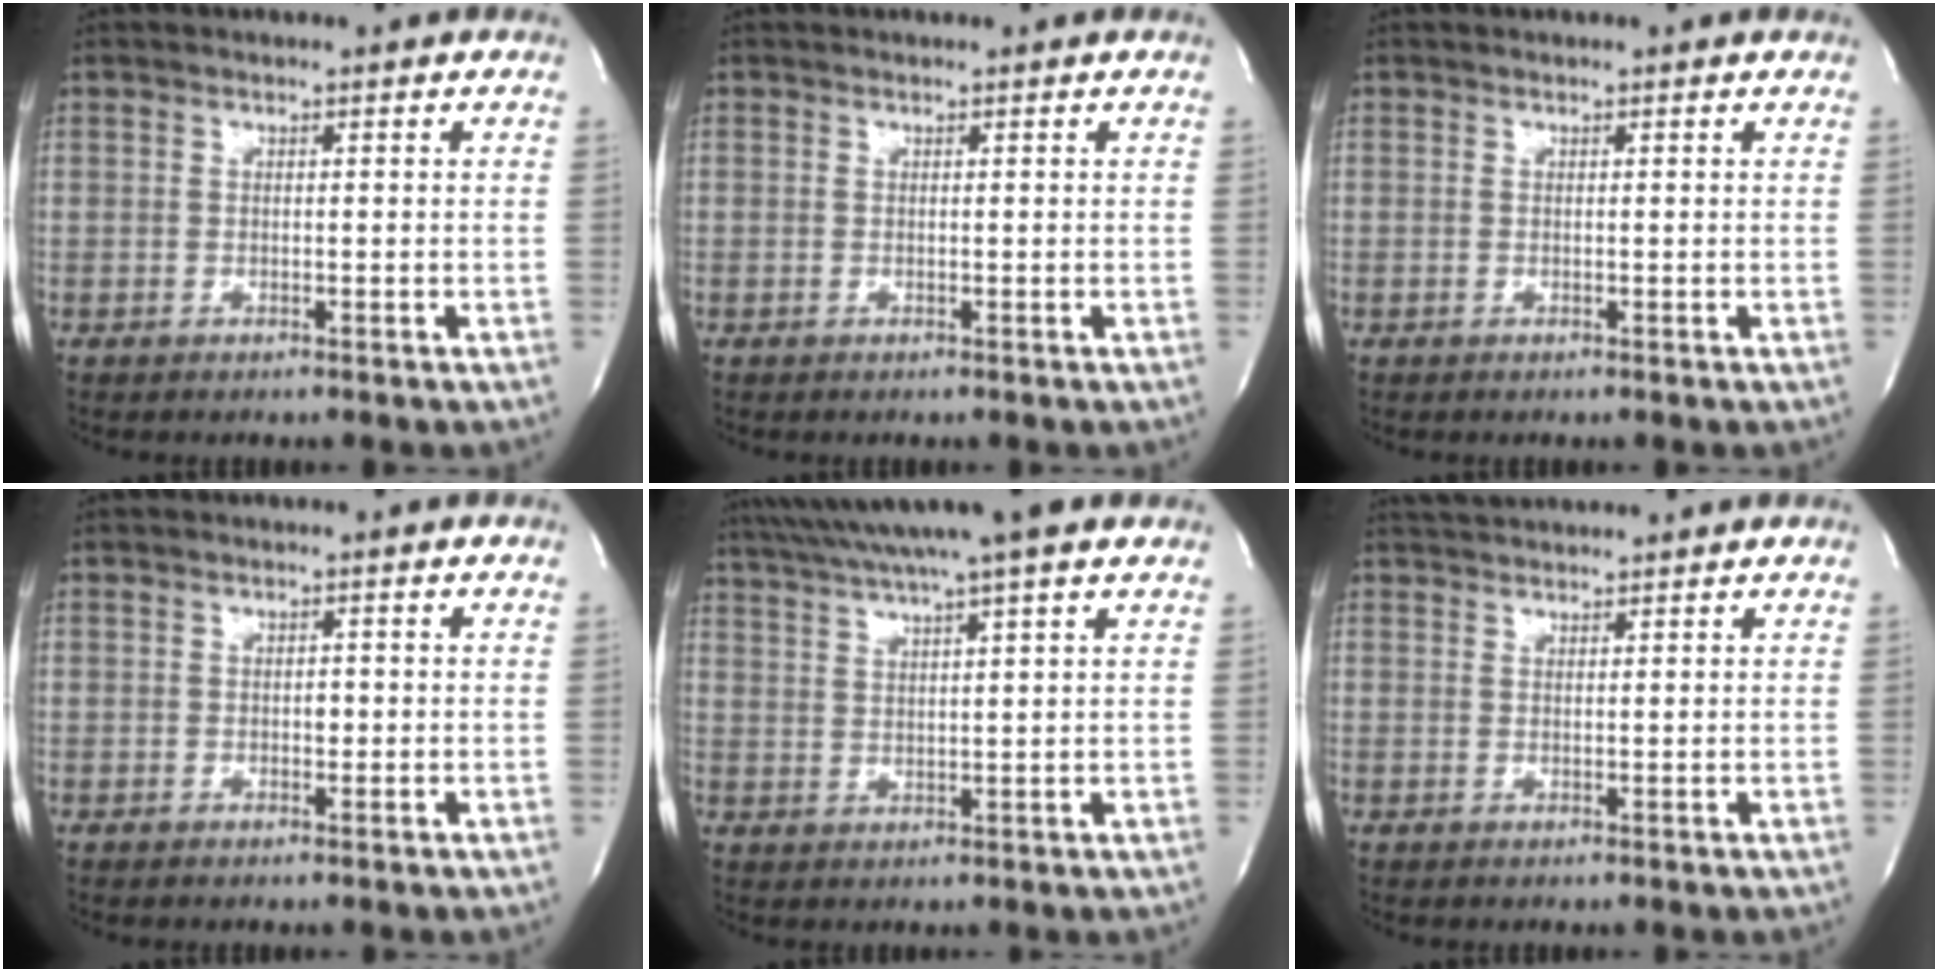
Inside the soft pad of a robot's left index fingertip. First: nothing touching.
{"total": 0.7, "force": [0.7, 0.0, 0.1], "torque": [-0.004, 0.007, 0.011]}
{"total": 1.1, "force": [1.1, 0.1, 0.2], "torque": [-0.008, 0.012, 0.014]}
{"total": 0.8, "force": [-0.2, 0.4, 0.7], "torque": [-0.006, -0.009, -0.004]}
{"total": 12.5, "force": [10.3, -0.8, 7.0], "torque": [-0.126, 0.022, 0.150]}
{"total": 4.5, "force": [4.4, 0.1, 1.1], "torque": [-0.022, 0.034, 0.073]}